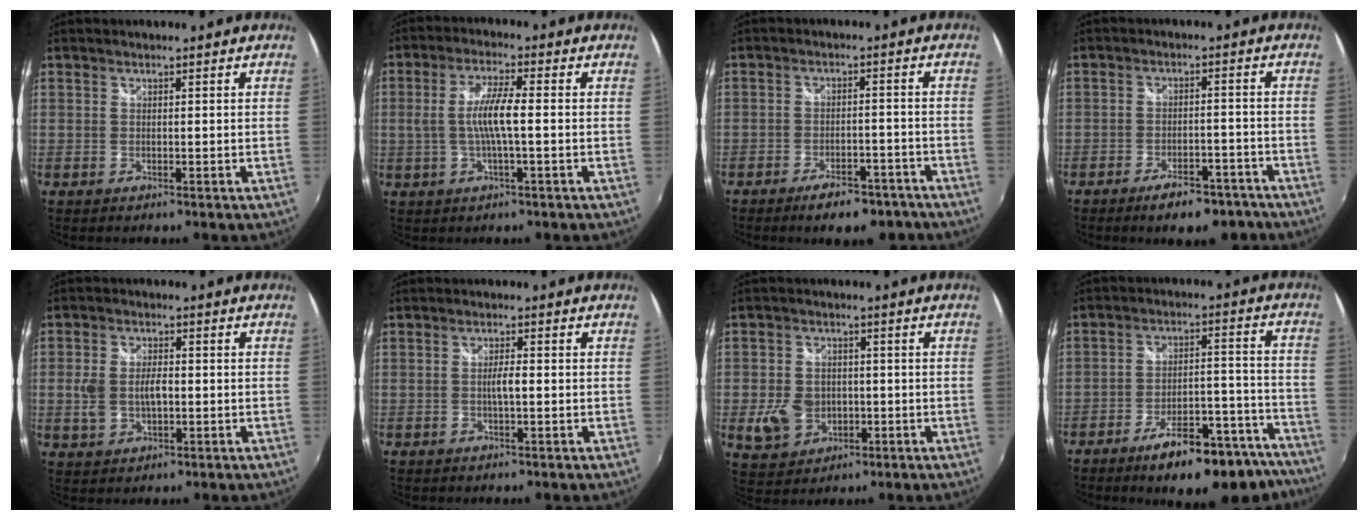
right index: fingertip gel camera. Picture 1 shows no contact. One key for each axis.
{"total": 7.1, "fx": -0.6, "fy": 0.8, "fz": 7.0, "tx": -0.135, "ty": 0.000, "tz": -0.008}
{"total": 8.9, "fx": -6.8, "fy": 3.5, "fz": 4.6, "tx": -0.088, "ty": 0.006, "tz": -0.090}
{"total": 9.3, "fx": -7.1, "fy": 3.6, "fz": 4.8, "tx": -0.090, "ty": 0.008, "tz": -0.094}
{"total": 7.1, "fx": -0.7, "fy": 4.4, "fz": 5.5, "tx": -0.111, "ty": 0.001, "tz": -0.011}
{"total": 2.6, "fx": -0.4, "fy": 0.4, "fz": 2.5, "tx": -0.045, "ty": 0.001, "tz": -0.008}
{"total": 8.9, "fx": -1.9, "fy": 7.2, "fz": 4.9, "tx": -0.122, "ty": 0.002, "tz": -0.024}
{"total": 19.8, "fx": -16.1, "fy": 6.1, "fz": 9.7, "tx": -0.132, "ty": 0.031, "tz": -0.206}